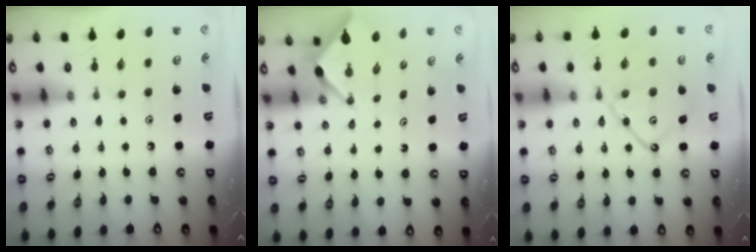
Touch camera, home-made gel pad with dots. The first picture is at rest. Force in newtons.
{"total": 2.6, "press": 2.6, "slide": 0.2}
{"total": 13.7, "press": 13.6, "slide": 1.3}